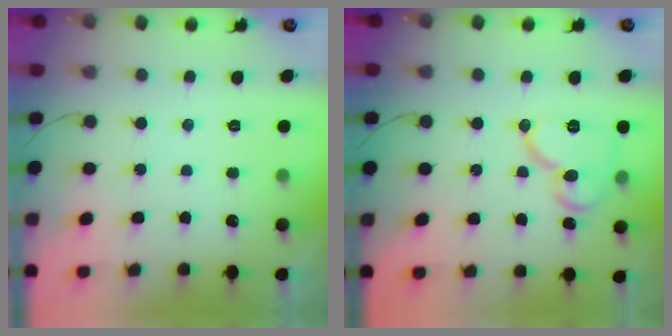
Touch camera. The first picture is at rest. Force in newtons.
{"total": 12.3, "press": 12.2, "slide": 1.4}